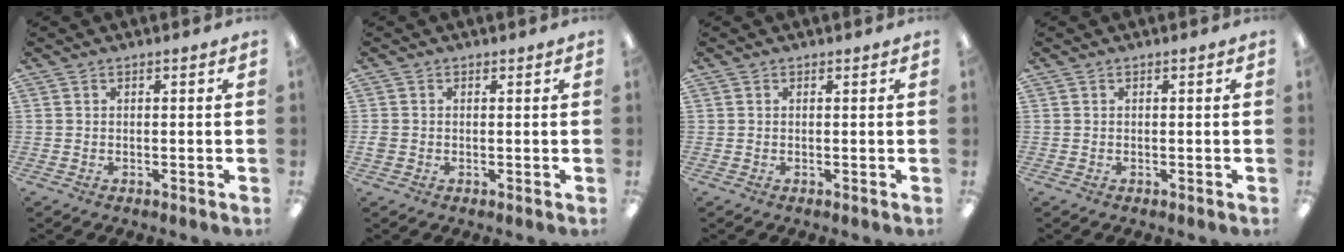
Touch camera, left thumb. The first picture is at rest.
{"total": 1.5, "force": [-0.2, 1.4, 0.6], "torque": [-0.010, 0.004, -0.003]}
{"total": 0.0}
{"total": 0.0}